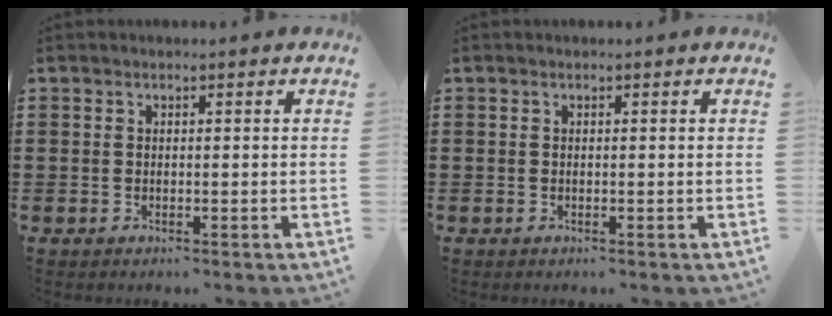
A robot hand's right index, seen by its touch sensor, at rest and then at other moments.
{"total": 0.0}